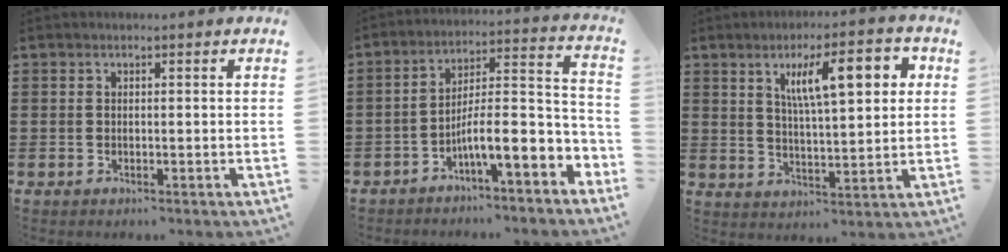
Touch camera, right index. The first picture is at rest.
{"total": 9.2, "force": [-5.0, 1.7, 7.6], "torque": [-0.129, -0.014, -0.093]}
{"total": 10.4, "force": [3.8, 3.2, 9.1], "torque": [-0.158, 0.005, 0.059]}